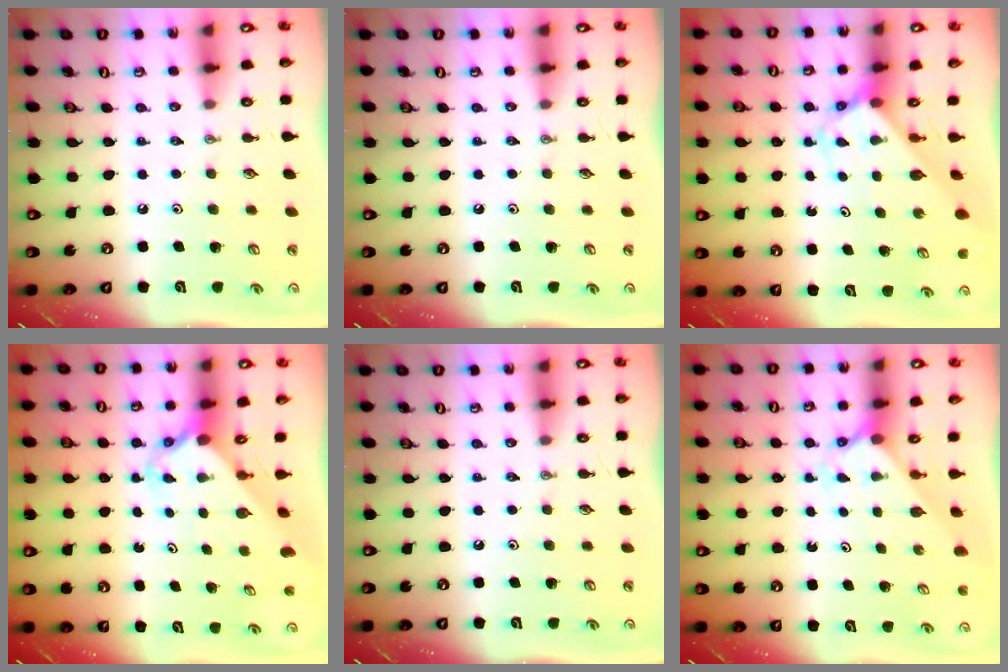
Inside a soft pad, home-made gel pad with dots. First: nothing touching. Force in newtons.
{"total": 0.0}
{"total": 2.9, "press": 2.9, "slide": 0.2}
{"total": 2.2, "press": 2.2, "slide": 0.2}
{"total": 0.0}
{"total": 2.1, "press": 2.1, "slide": 0.2}